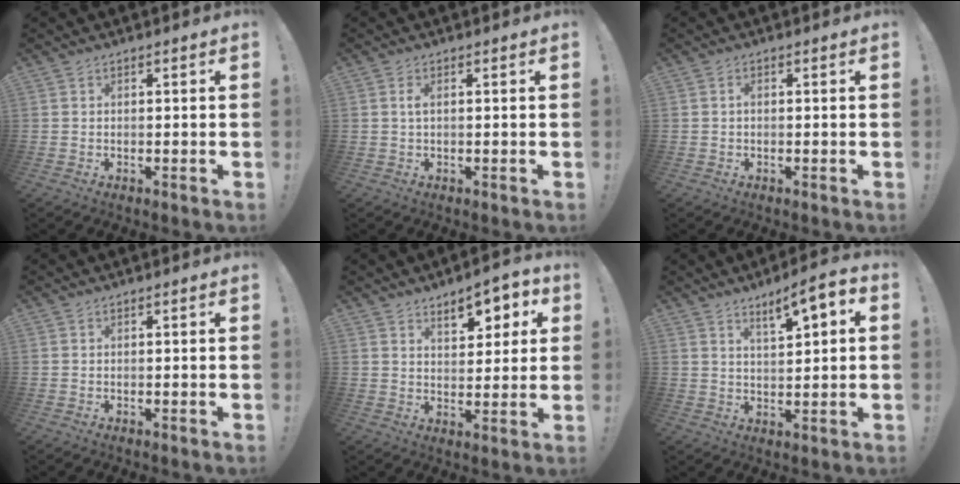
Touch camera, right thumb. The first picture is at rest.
{"total": 1.5, "force": [0.1, 0.3, 1.5], "torque": [-0.030, 0.003, 0.001]}
{"total": 0.7, "force": [-0.3, 0.4, 0.5], "torque": [-0.011, 0.003, -0.006]}
{"total": 0.0}
{"total": 8.7, "force": [5.2, 4.3, 5.4], "torque": [-0.048, -0.038, 0.087]}
{"total": 7.1, "force": [3.9, 1.5, 5.8], "torque": [-0.078, -0.027, 0.059]}